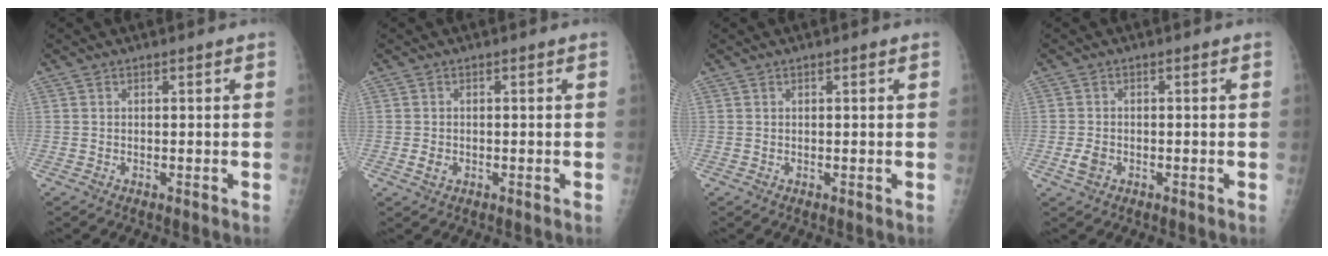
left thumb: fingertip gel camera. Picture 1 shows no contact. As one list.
[{"total": 1.6, "force": [-0.6, 1.2, 0.7], "torque": [-0.012, 0.000, -0.009]}, {"total": 0.7, "force": [0.2, 0.2, 0.6], "torque": [-0.007, 0.001, 0.003]}, {"total": 2.3, "force": [-1.0, 1.7, 1.2], "torque": [-0.023, 0.000, -0.016]}]